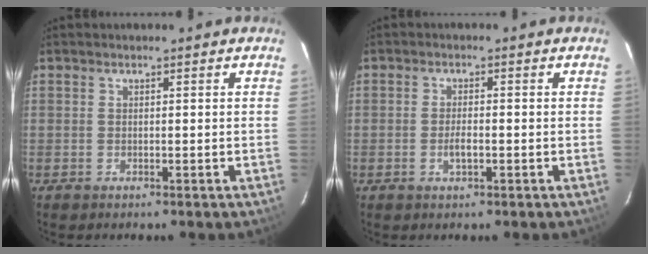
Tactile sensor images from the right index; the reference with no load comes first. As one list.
[{"total": 2.6, "force": [-0.8, 0.8, 2.3], "torque": [-0.044, 0.001, -0.014]}]